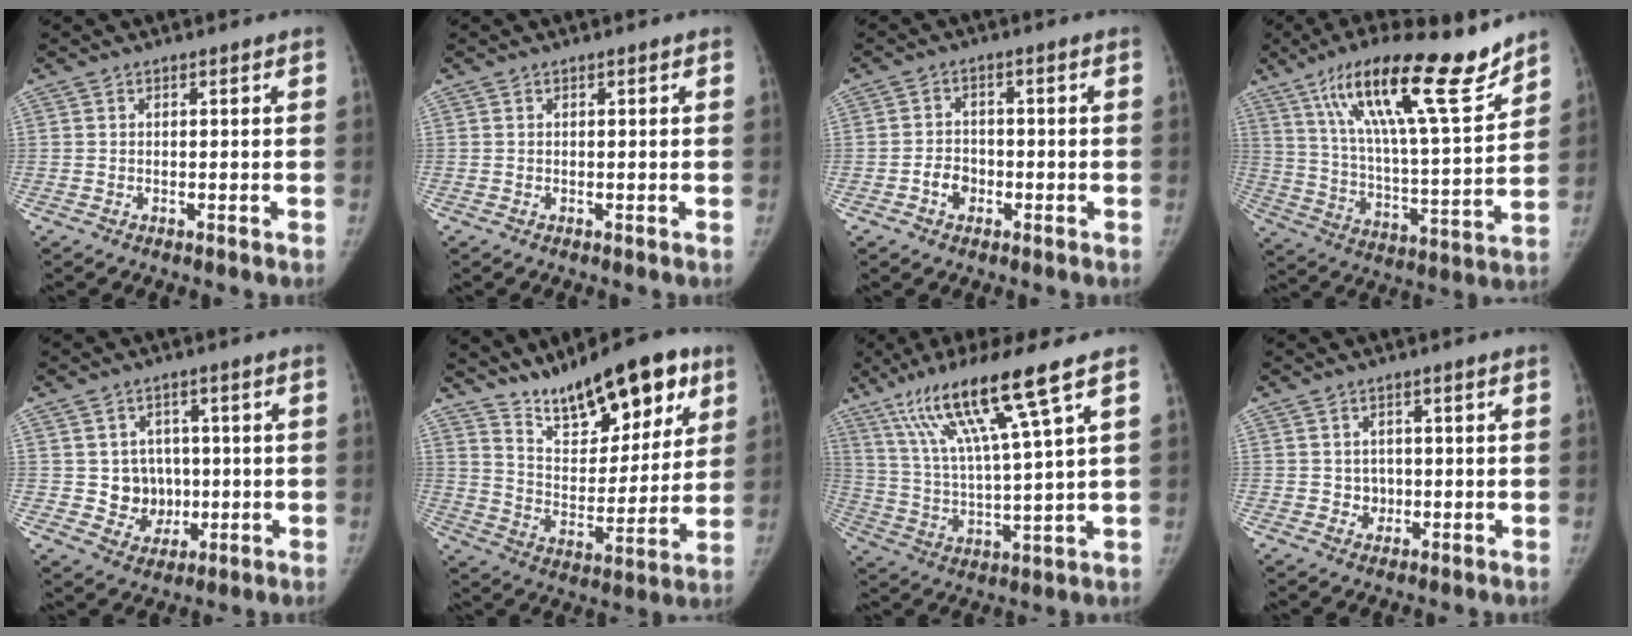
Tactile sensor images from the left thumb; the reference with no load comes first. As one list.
[{"total": 0.0}, {"total": 3.8, "force": [-1.5, 3.0, 1.8], "torque": [-0.017, 0.017, -0.028]}, {"total": 23.1, "force": [15.5, 4.4, 16.6], "torque": [-0.257, -0.059, 0.264]}, {"total": 7.3, "force": [0.0, 6.8, 2.7], "torque": [0.002, 0.006, 0.010]}, {"total": 19.6, "force": [12.9, 7.9, 12.5], "torque": [-0.148, -0.063, 0.217]}, {"total": 16.5, "force": [9.5, 0.2, 13.5], "torque": [-0.253, -0.033, 0.177]}, {"total": 2.7, "force": [-0.1, 2.5, 1.0], "torque": [0.002, 0.004, 0.001]}]